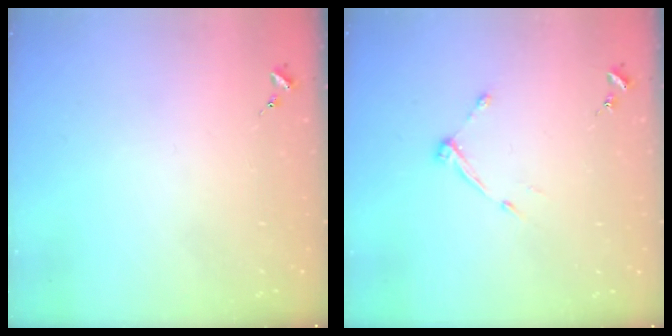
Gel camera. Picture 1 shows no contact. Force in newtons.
{"total": 5.1, "press": 5.1, "slide": 0.6}